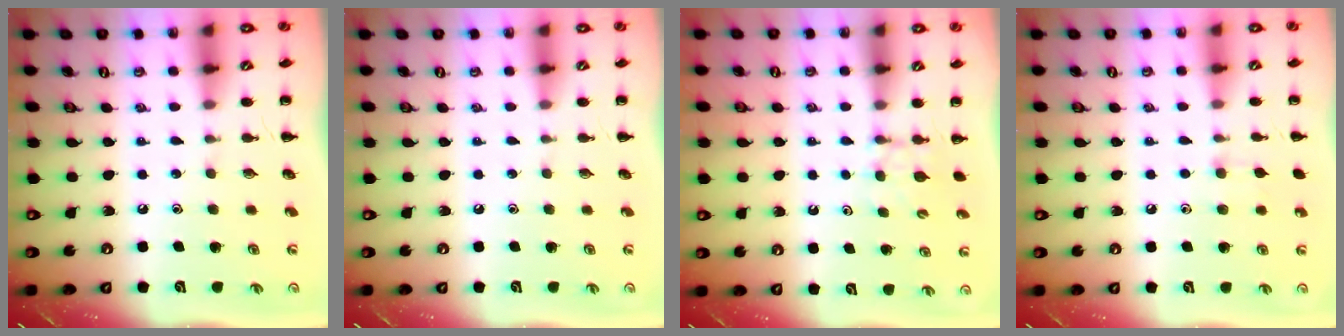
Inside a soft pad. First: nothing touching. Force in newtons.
{"total": 0.0}
{"total": 4.3, "press": 4.1, "slide": 1.4}
{"total": 5.8, "press": 5.3, "slide": 2.2}